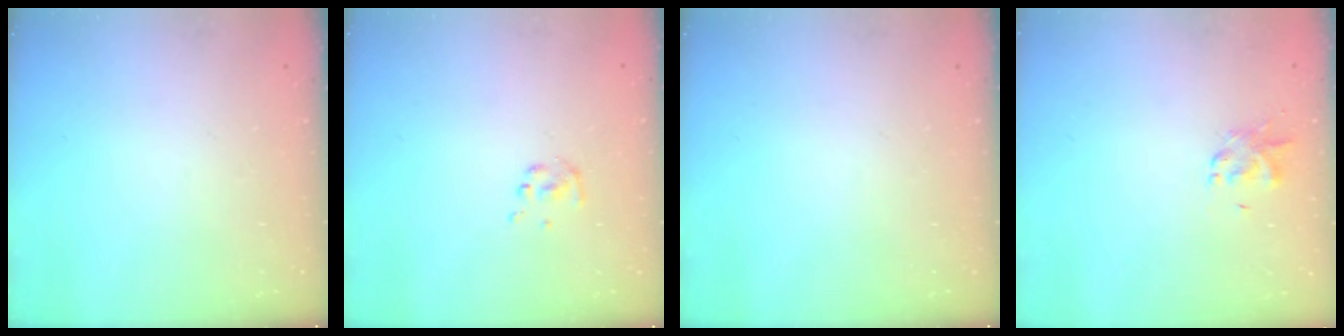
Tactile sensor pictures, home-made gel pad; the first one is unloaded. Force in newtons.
{"total": 2.3, "press": 2.3, "slide": 0.4}
{"total": 0.0}
{"total": 1.0, "press": 0.9, "slide": 0.3}